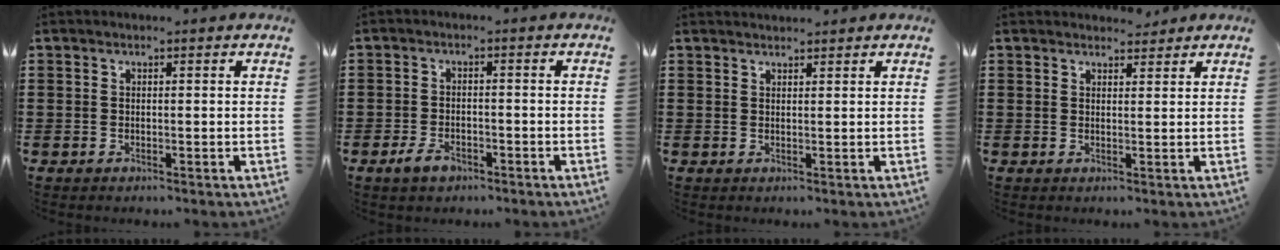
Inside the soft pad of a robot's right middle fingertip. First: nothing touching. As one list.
[{"total": 3.0, "force": [-1.9, 1.7, 1.7], "torque": [-0.038, 0.001, -0.038]}, {"total": 1.4, "force": [1.4, 0.3, 0.0], "torque": [0.006, -0.002, 0.025]}, {"total": 2.1, "force": [2.0, 0.5, 0.1], "torque": [0.001, 0.002, 0.038]}]